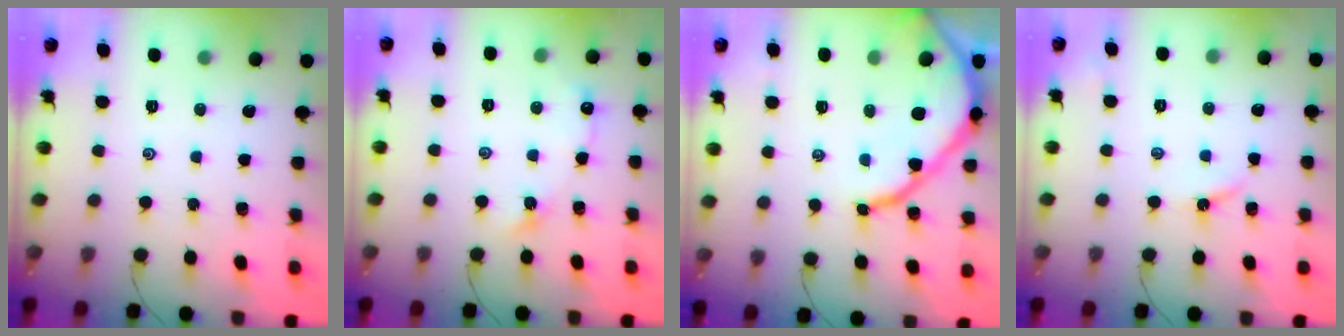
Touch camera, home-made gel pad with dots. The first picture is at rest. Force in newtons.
{"total": 4.2, "press": 4.2, "slide": 0.5}
{"total": 12.6, "press": 12.6, "slide": 1.2}
{"total": 4.6, "press": 4.6, "slide": 0.6}